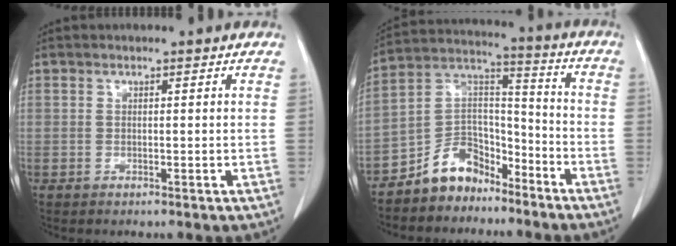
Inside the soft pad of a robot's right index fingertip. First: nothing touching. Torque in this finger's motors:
{"motor_torque": [-0.10, -0.02, -0.88, -0.21]}